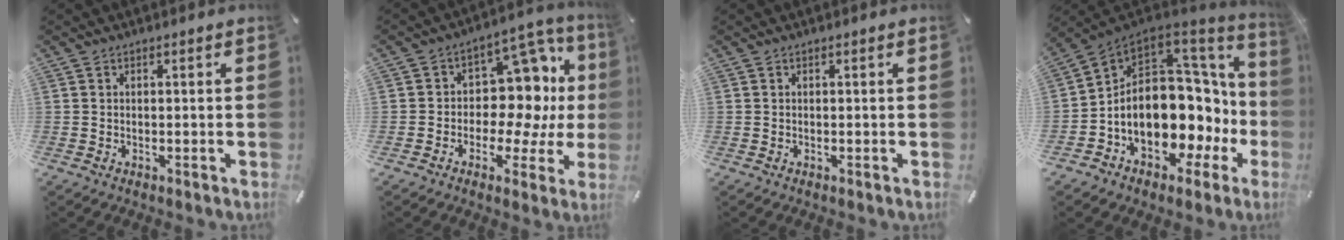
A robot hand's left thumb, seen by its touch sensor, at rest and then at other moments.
{"total": 15.0, "force": [2.3, 11.1, 9.8], "torque": [-0.118, -0.033, 0.044]}
{"total": 0.0}
{"total": 18.2, "force": [-2.5, 12.2, 13.3], "torque": [-0.245, -0.029, -0.032]}